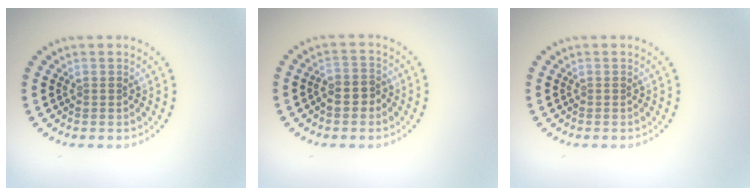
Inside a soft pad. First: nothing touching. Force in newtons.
{"total": 1.7, "press": 1.6, "slide": 0.8}
{"total": 0.0}